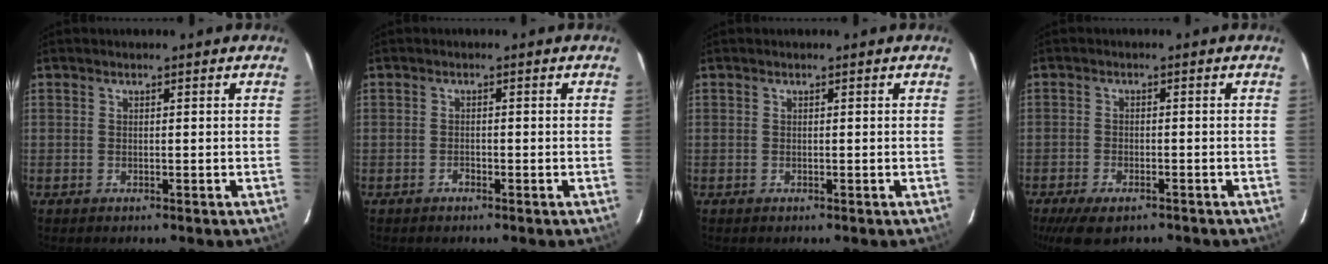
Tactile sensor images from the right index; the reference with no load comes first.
{"total": 0.9, "force": [-0.7, 0.4, 0.4], "torque": [-0.011, 0.002, -0.011]}
{"total": 0.0}
{"total": 7.5, "force": [-5.5, 3.0, 4.0], "torque": [-0.066, -0.008, -0.086]}